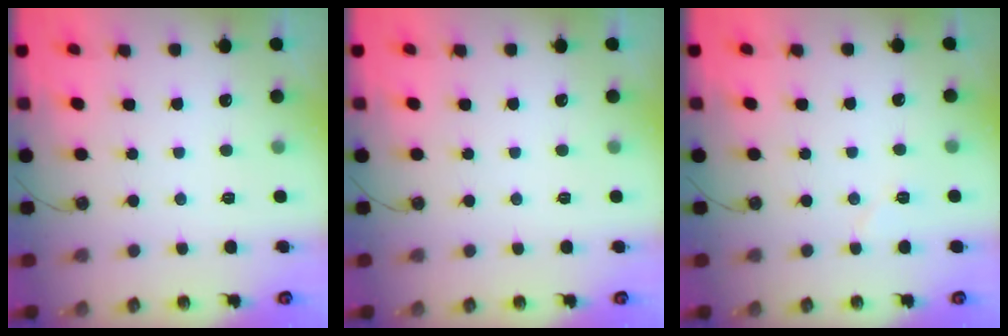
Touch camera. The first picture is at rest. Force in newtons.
{"total": 0.0}
{"total": 4.7, "press": 4.3, "slide": 1.8}